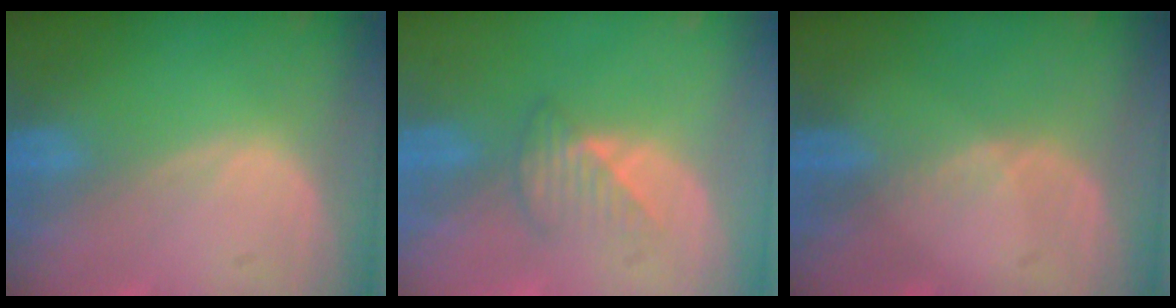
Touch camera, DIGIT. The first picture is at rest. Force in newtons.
{"total": 3.5, "press": 3.2, "slide": 1.4}
{"total": 1.1, "press": 0.8, "slide": 0.8}